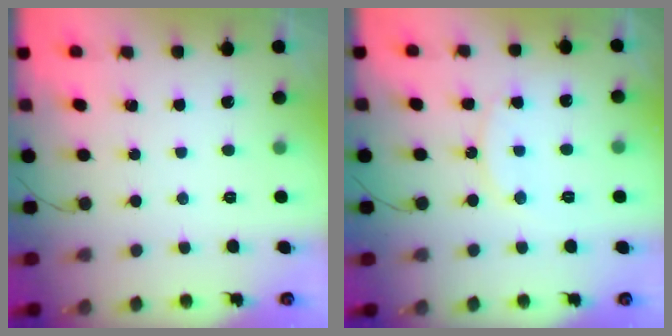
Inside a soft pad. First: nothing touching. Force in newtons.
{"total": 10.9, "press": 10.9, "slide": 0.9}